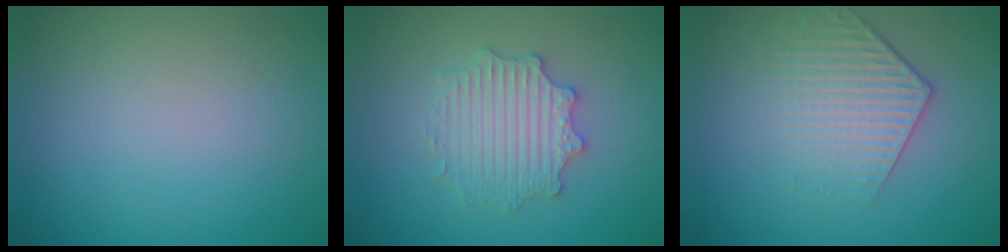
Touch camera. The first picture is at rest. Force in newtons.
{"total": 3.1, "press": 3.1, "slide": 0.6}
{"total": 3.2, "press": 2.8, "slide": 1.4}